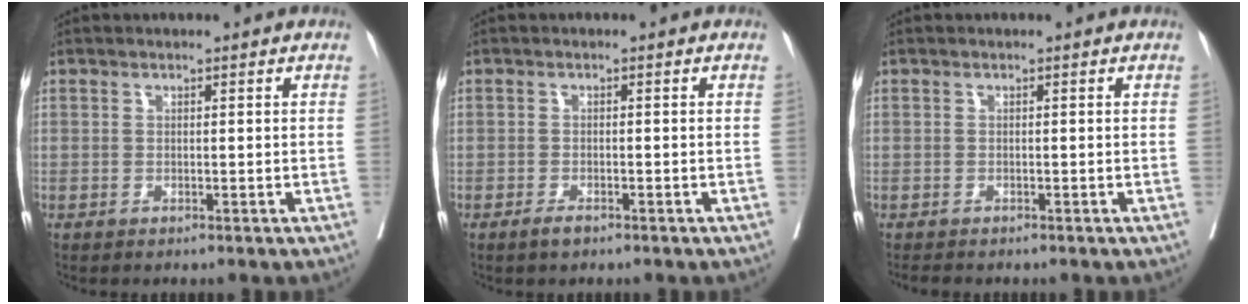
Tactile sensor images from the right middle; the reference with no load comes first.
{"total": 1.5, "force": [-1.1, 0.5, 0.9], "torque": [-0.018, -0.001, -0.019]}
{"total": 1.8, "force": [-1.6, 0.6, 0.6], "torque": [-0.014, -0.005, -0.022]}